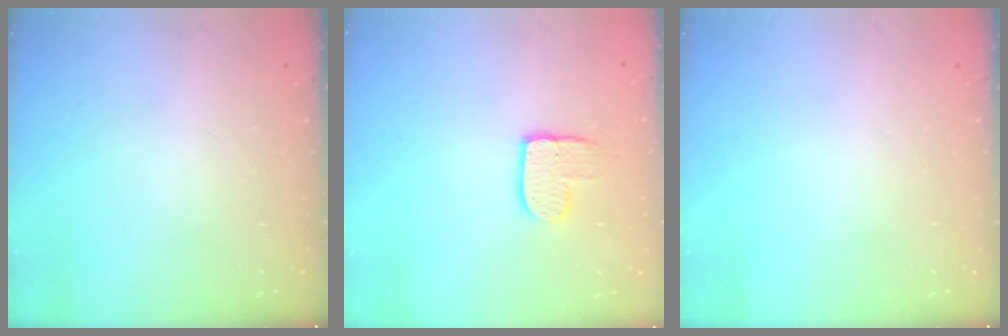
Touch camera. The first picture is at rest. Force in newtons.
{"total": 8.5, "press": 8.4, "slide": 0.5}
{"total": 0.0}